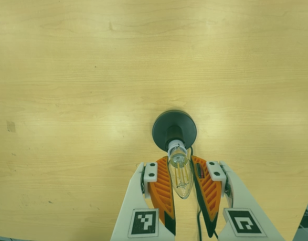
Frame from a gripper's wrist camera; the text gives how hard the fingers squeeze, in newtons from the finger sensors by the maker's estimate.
{"total": 12.6, "left": 12.7, "right": 12.4}